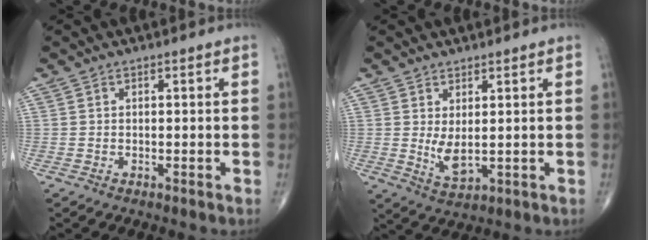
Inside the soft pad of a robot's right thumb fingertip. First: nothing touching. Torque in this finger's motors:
{"motor_torque": [-0.18, 0.32, 0.44, 0.06, 0.04]}